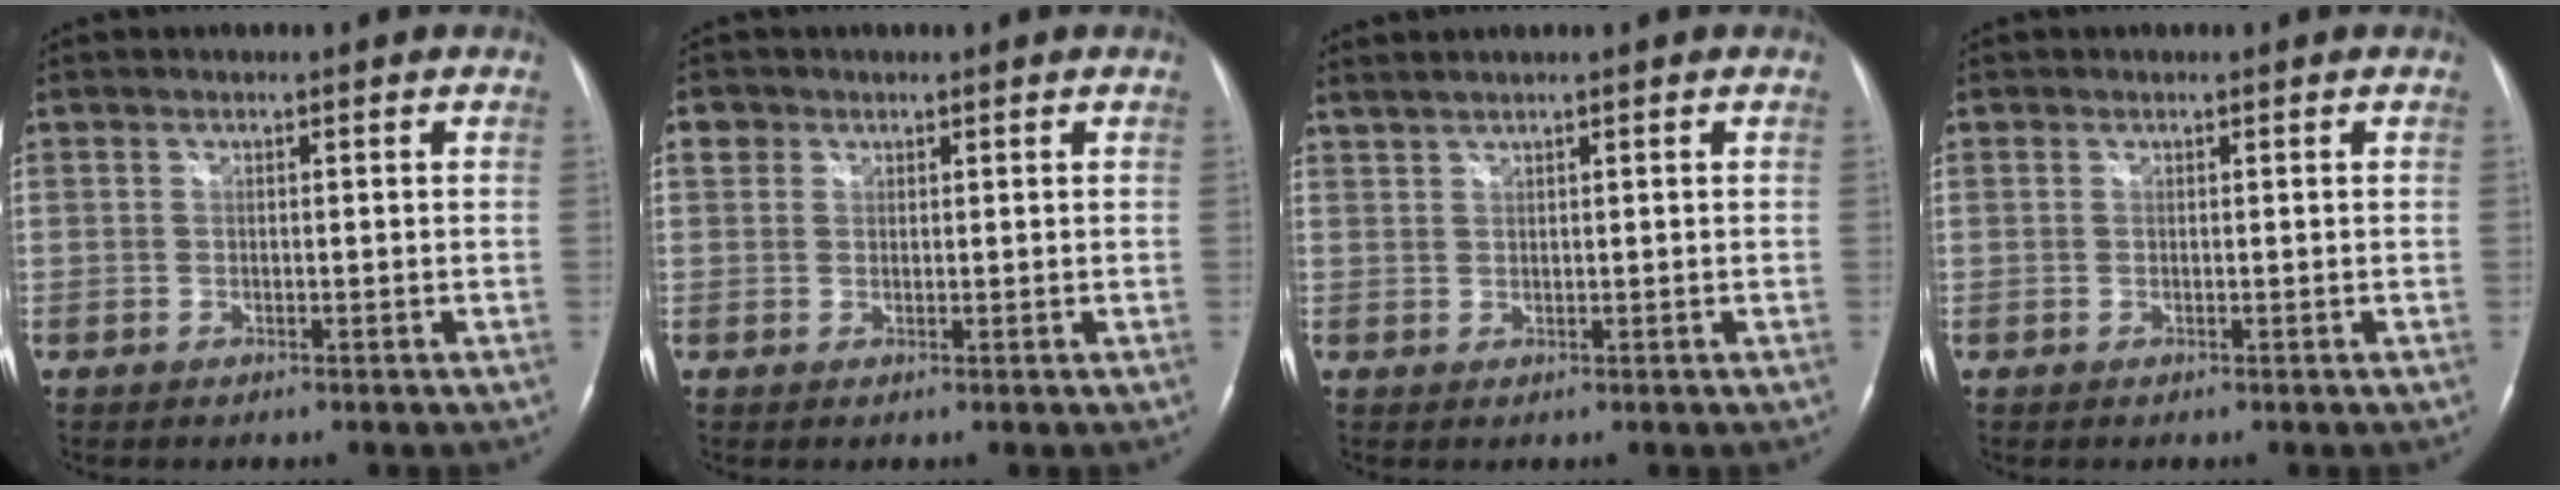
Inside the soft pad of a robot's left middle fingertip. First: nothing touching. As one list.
[{"total": 2.0, "force": [1.0, 1.7, 0.3], "torque": [0.002, 0.007, 0.012]}, {"total": 1.8, "force": [1.7, -0.1, 0.6], "torque": [-0.016, 0.010, 0.038]}, {"total": 0.0}]